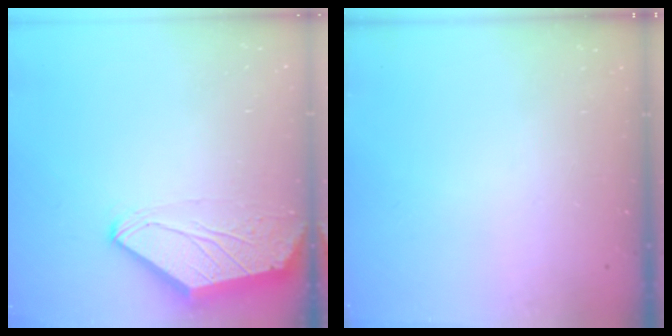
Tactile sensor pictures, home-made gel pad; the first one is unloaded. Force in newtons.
{"total": 0.0}